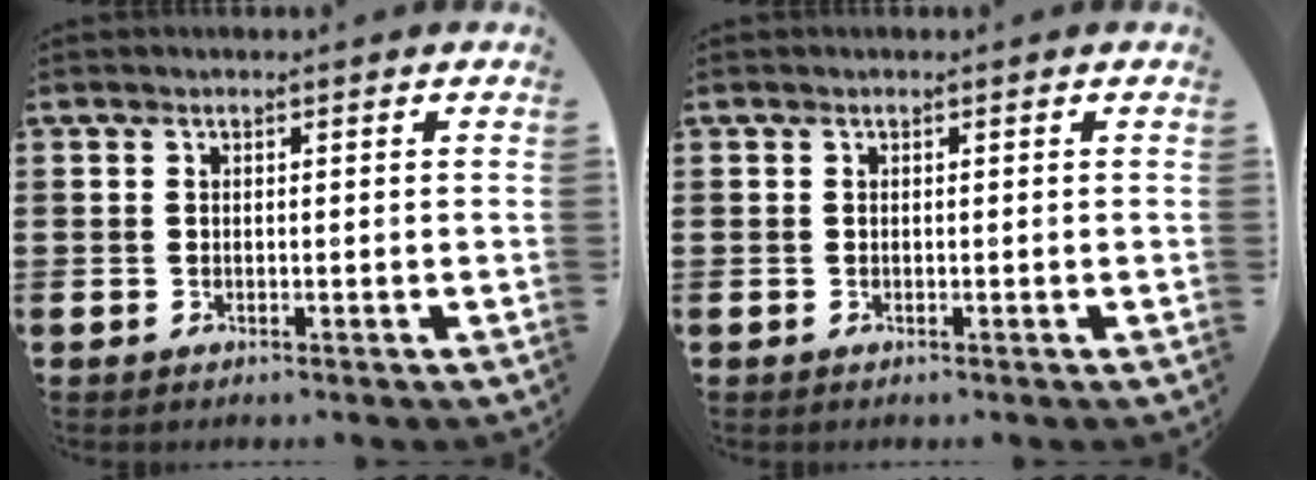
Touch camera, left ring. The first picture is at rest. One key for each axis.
{"total": 0.0}